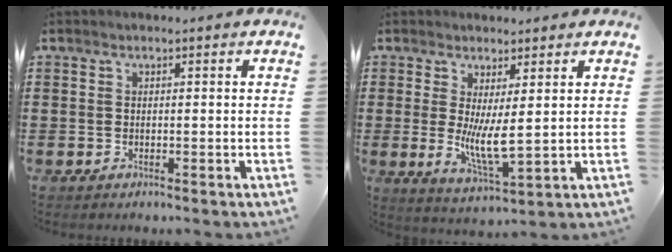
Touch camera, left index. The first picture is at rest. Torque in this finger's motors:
{"motor_torque": [1.19, -0.21, 0.63, 0.21]}